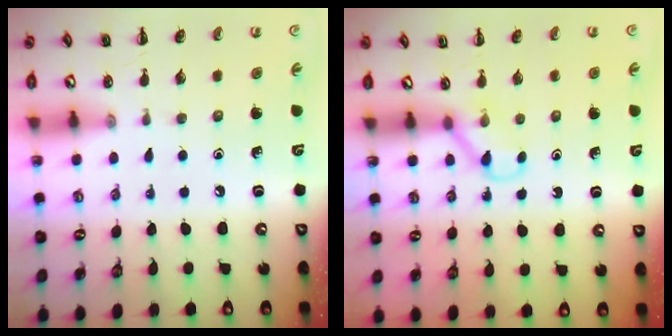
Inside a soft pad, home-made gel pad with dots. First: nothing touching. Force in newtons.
{"total": 3.7, "press": 3.5, "slide": 1.2}